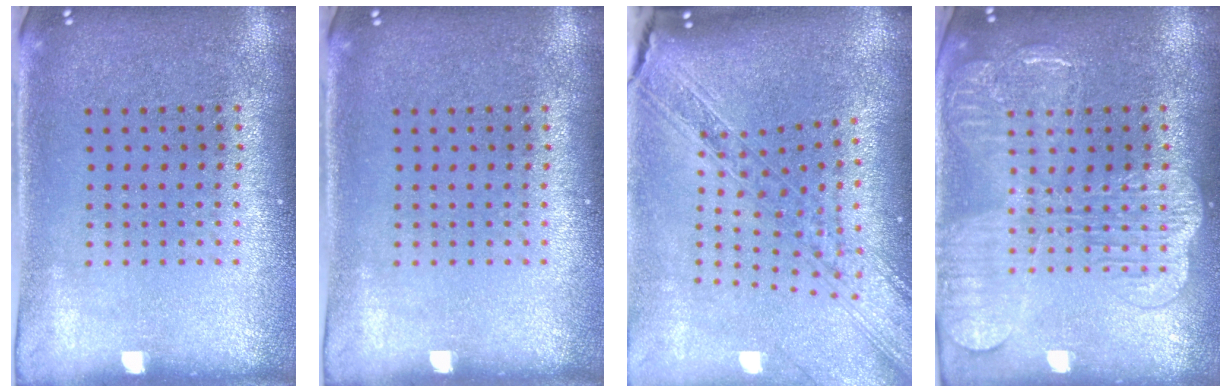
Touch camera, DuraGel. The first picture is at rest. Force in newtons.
{"total": 0.0}
{"total": 2.4, "press": 2.0, "slide": 1.3}
{"total": 2.8, "press": 2.8, "slide": 0.6}